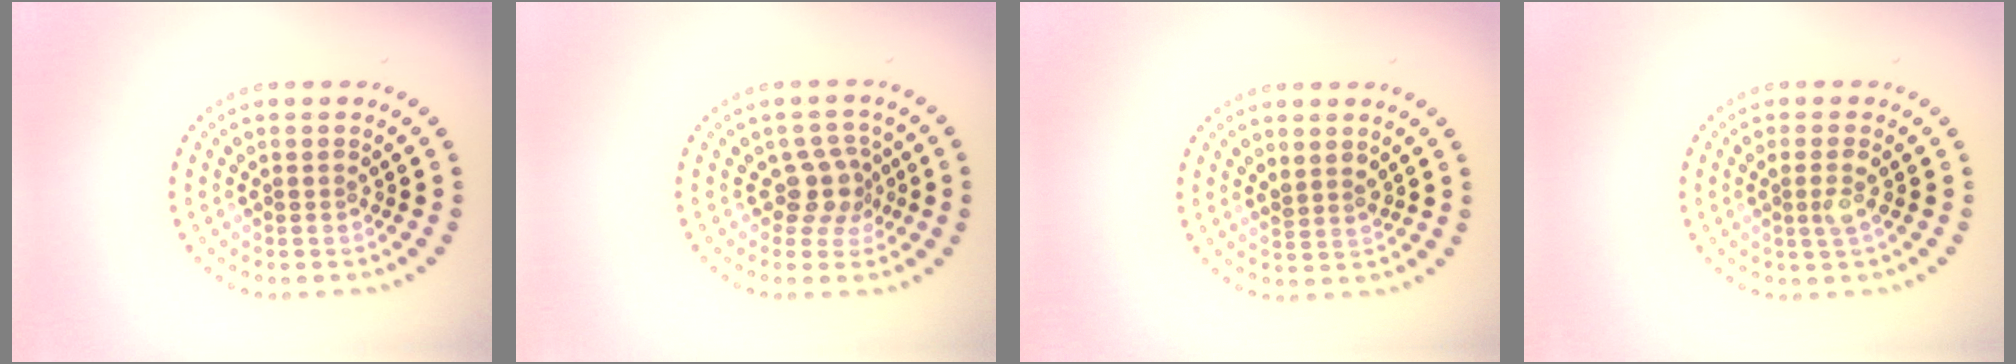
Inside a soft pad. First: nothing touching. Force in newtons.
{"total": 2.7, "press": 2.0, "slide": 1.8}
{"total": 1.5, "press": 1.1, "slide": 1.0}
{"total": 1.6, "press": 1.3, "slide": 0.8}